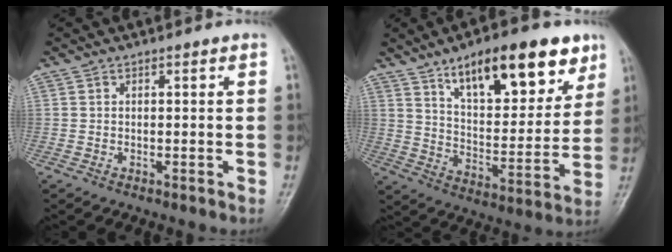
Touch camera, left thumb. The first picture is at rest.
{"total": 20.4, "force": [12.0, 8.2, 14.2], "torque": [-0.166, -0.049, 0.194]}